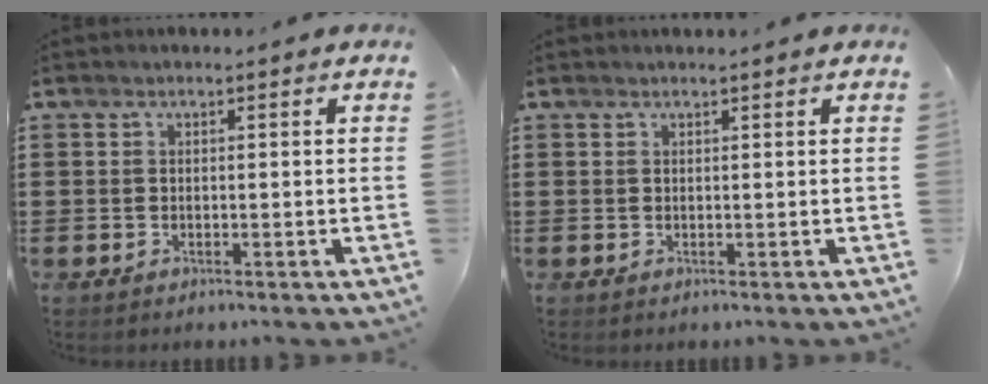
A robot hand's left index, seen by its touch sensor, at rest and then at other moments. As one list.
[{"total": 0.7, "force": [0.6, -0.1, 0.2], "torque": [-0.006, -0.003, 0.013]}]